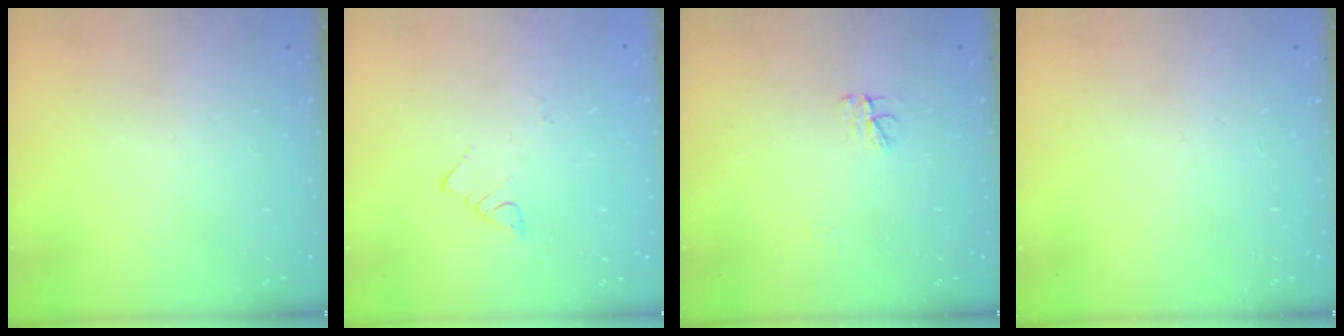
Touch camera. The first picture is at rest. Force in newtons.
{"total": 3.0, "press": 3.0, "slide": 0.2}
{"total": 3.9, "press": 3.9, "slide": 0.2}
{"total": 0.0}